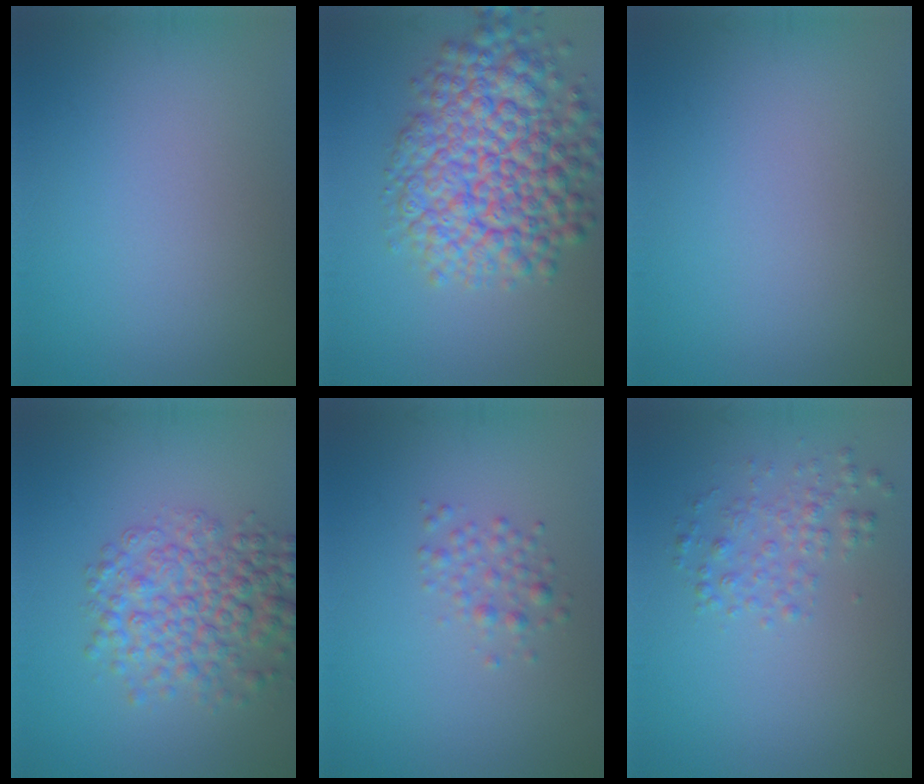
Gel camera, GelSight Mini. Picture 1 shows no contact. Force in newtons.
{"total": 10.2, "press": 10.2, "slide": 0.4}
{"total": 0.0}
{"total": 5.9, "press": 5.9, "slide": 0.1}
{"total": 1.7, "press": 1.7, "slide": 0.0}
{"total": 2.2, "press": 2.2, "slide": 0.1}